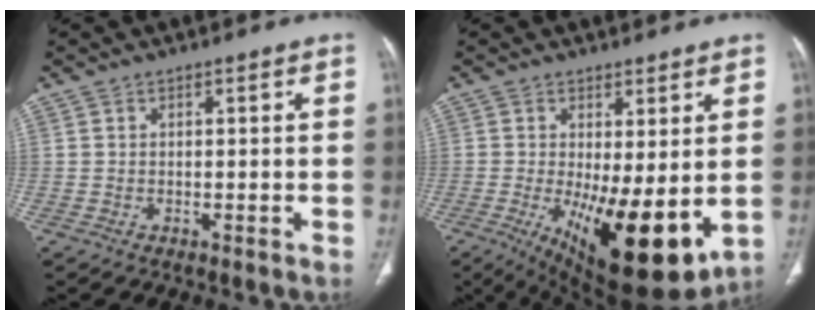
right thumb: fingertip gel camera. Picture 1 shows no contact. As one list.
[{"total": 15.7, "force": [-2.7, 5.7, 14.4], "torque": [-0.224, -0.038, -0.020]}]